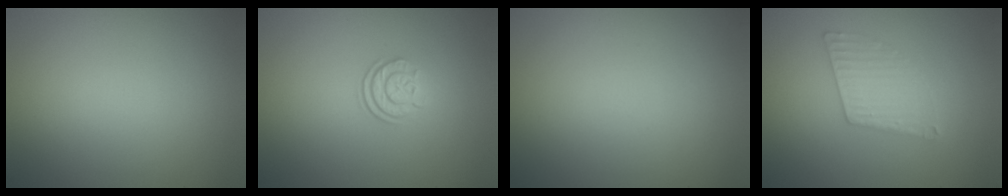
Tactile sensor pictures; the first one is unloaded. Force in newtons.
{"total": 2.3, "press": 1.7, "slide": 1.6}
{"total": 0.0}
{"total": 2.8, "press": 2.8, "slide": 0.3}